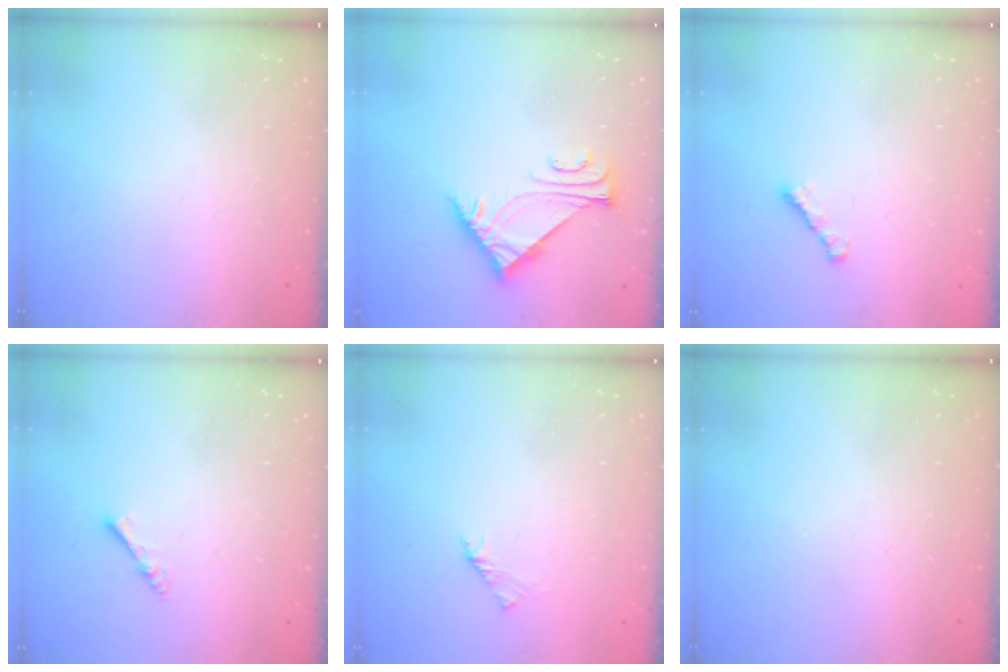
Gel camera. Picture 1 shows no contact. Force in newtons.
{"total": 5.7, "press": 5.6, "slide": 0.7}
{"total": 1.8, "press": 1.7, "slide": 0.6}
{"total": 2.9, "press": 2.8, "slide": 0.4}
{"total": 1.6, "press": 1.4, "slide": 0.6}
{"total": 0.0}